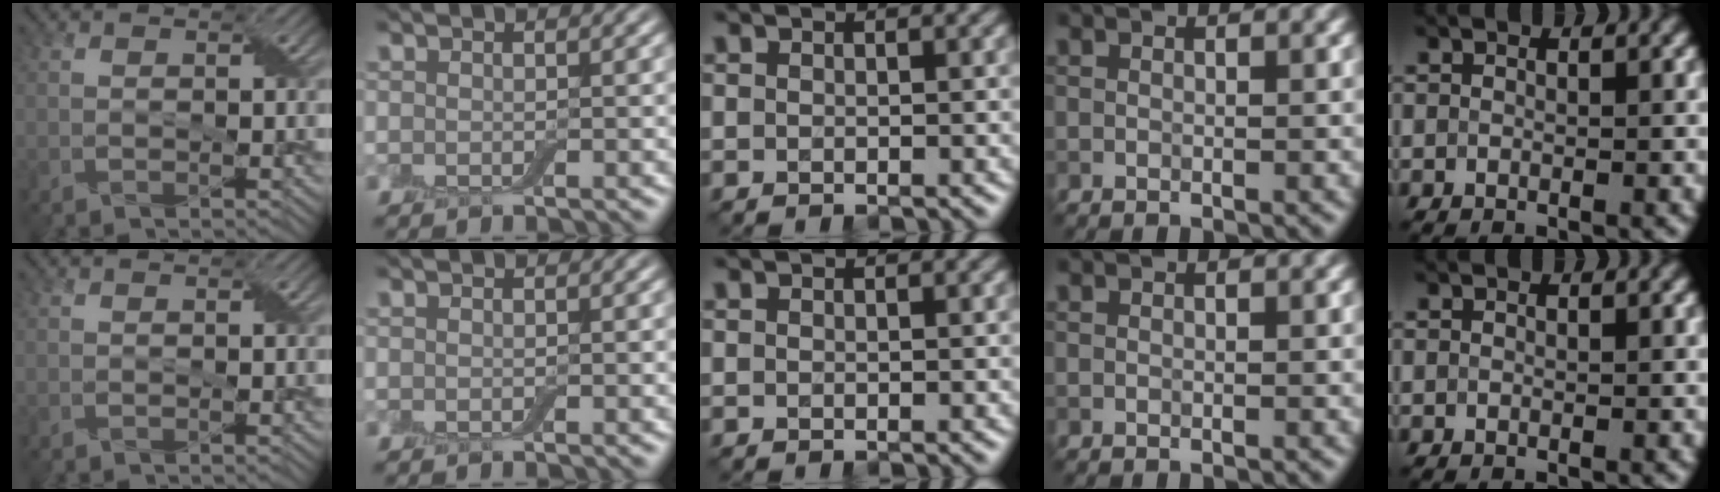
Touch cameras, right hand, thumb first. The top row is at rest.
{}